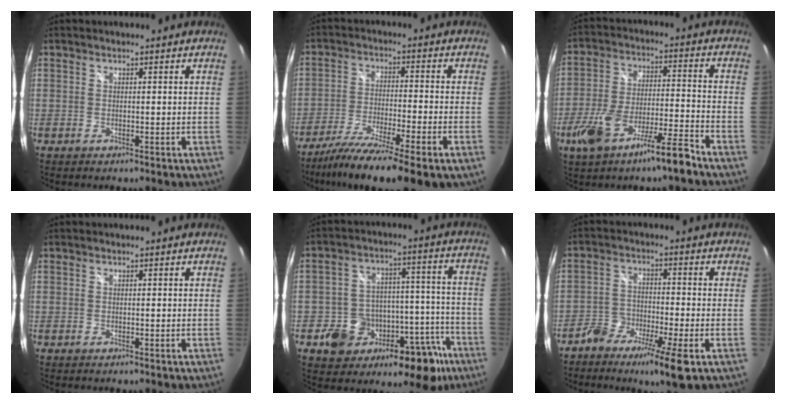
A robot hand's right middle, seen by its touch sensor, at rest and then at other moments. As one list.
[{"total": 15.2, "force": [-10.5, 1.2, 11.0], "torque": [-0.206, -0.050, -0.175]}, {"total": 12.7, "force": [-8.4, 2.0, 9.3], "torque": [-0.193, -0.009, -0.149]}, {"total": 0.0}, {"total": 17.8, "force": [-9.7, 11.4, 9.7], "torque": [-0.148, 0.035, -0.118]}, {"total": 8.0, "force": [-5.0, 1.6, 6.1], "torque": [-0.131, -0.005, -0.099]}]